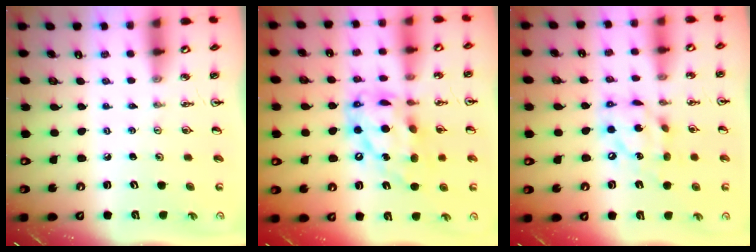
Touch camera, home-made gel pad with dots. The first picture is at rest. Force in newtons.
{"total": 16.8, "press": 16.8, "slide": 1.5}
{"total": 14.0, "press": 14.0, "slide": 0.9}